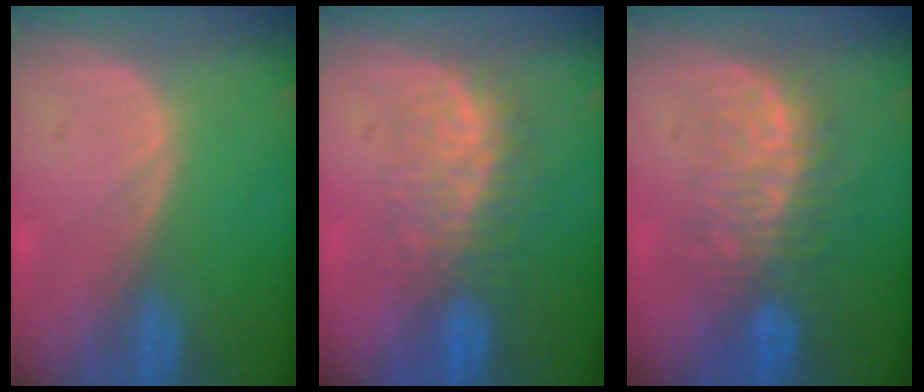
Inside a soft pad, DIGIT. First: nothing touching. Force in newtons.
{"total": 7.7, "press": 7.3, "slide": 2.7}
{"total": 7.8, "press": 7.6, "slide": 1.7}